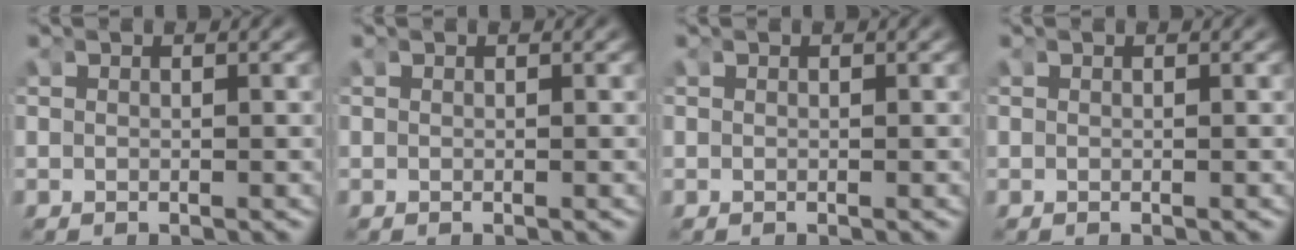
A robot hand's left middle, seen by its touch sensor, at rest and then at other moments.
{"total": 0.0}
{"total": 0.0}
{"total": 0.0}